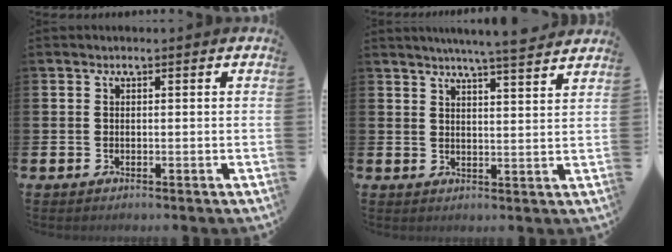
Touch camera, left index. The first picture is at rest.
{"total": 5.7, "force": [5.4, -0.9, 1.6], "torque": [-0.034, -0.031, 0.093]}